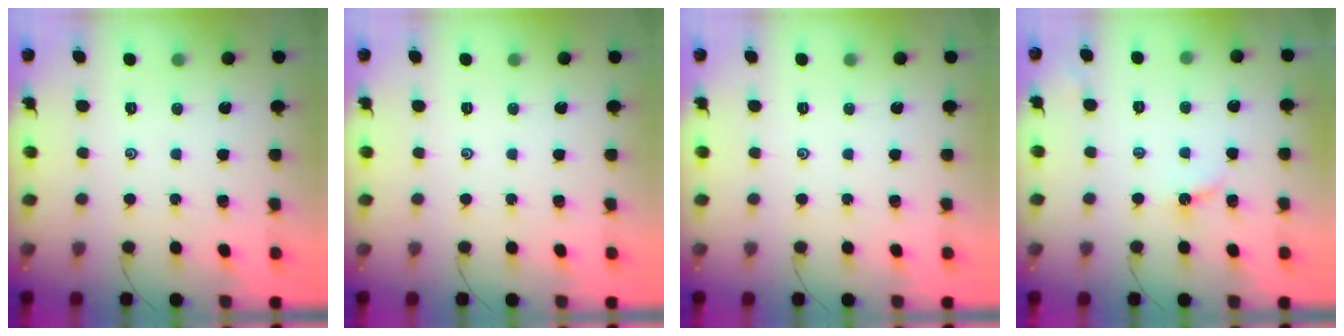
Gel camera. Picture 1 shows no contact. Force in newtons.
{"total": 0.0}
{"total": 0.0}
{"total": 2.9, "press": 2.9, "slide": 0.2}